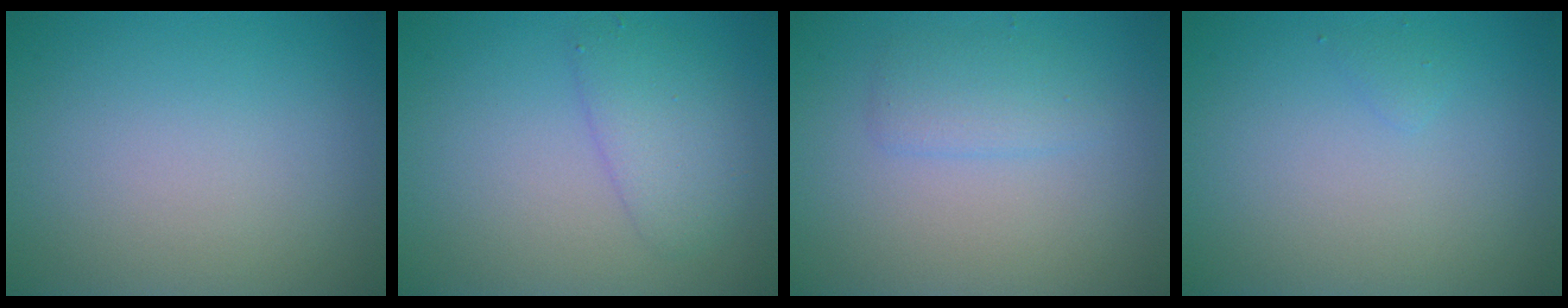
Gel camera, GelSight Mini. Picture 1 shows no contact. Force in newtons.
{"total": 2.8, "press": 2.8, "slide": 0.1}
{"total": 1.9, "press": 1.9, "slide": 0.1}
{"total": 0.6, "press": 0.6, "slide": 0.0}